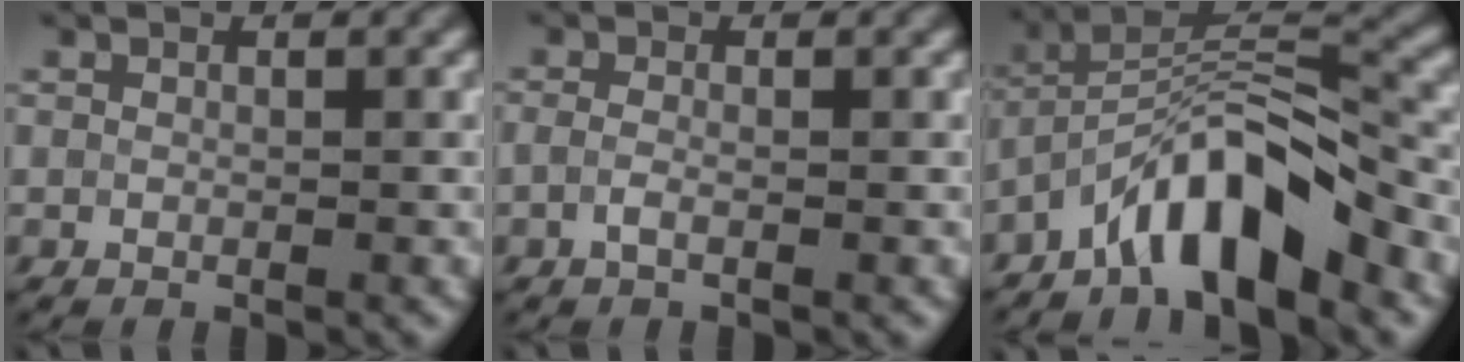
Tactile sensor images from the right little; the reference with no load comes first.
{"total": 1.1, "force": [-0.5, 0.4, 0.9], "torque": [-0.018, -0.002, -0.012]}
{"total": 7.6, "force": [-5.1, 2.1, 5.2], "torque": [-0.077, 0.016, -0.094]}